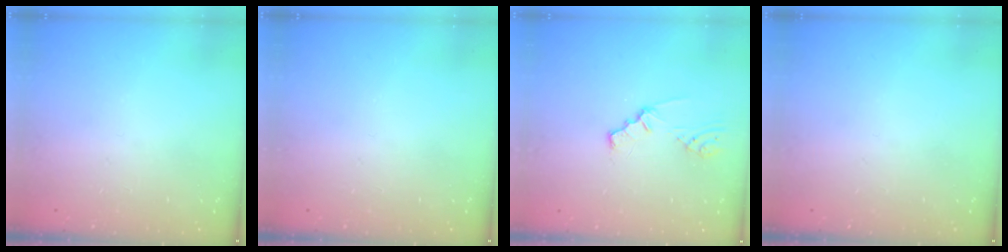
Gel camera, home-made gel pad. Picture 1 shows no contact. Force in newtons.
{"total": 0.0}
{"total": 1.2, "press": 1.2, "slide": 0.2}
{"total": 0.0}